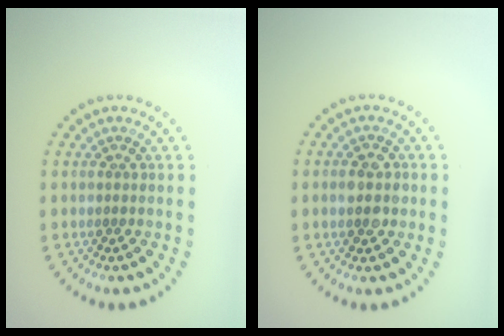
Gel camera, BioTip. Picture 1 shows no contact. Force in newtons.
{"total": 2.1, "press": 2.1, "slide": 0.2}